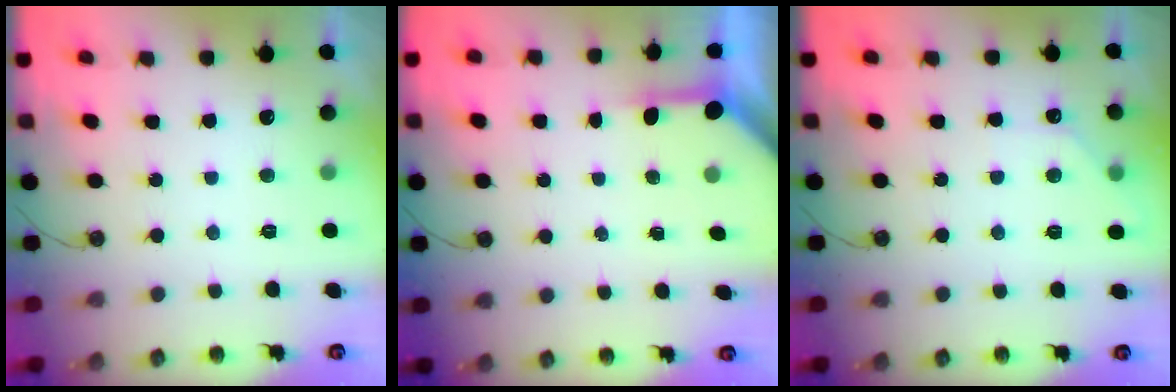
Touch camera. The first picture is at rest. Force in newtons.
{"total": 3.6, "press": 3.5, "slide": 0.5}
{"total": 5.6, "press": 5.6, "slide": 0.3}